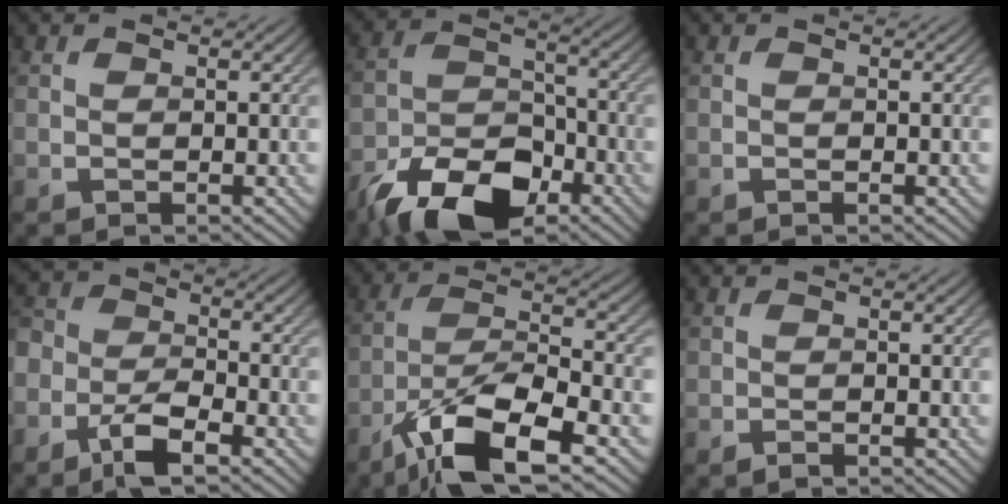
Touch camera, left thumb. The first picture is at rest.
{"total": 12.0, "force": [-8.1, 5.6, 6.9], "torque": [-0.133, -0.004, -0.156]}
{"total": 0.0}
{"total": 6.9, "force": [-4.0, 3.4, 4.4], "torque": [-0.089, 0.004, -0.087]}
{"total": 12.5, "force": [-7.5, 3.6, 9.3], "torque": [-0.173, -0.003, -0.142]}
{"total": 0.7, "force": [-0.5, 0.4, 0.3], "torque": [-0.007, -0.003, -0.009]}